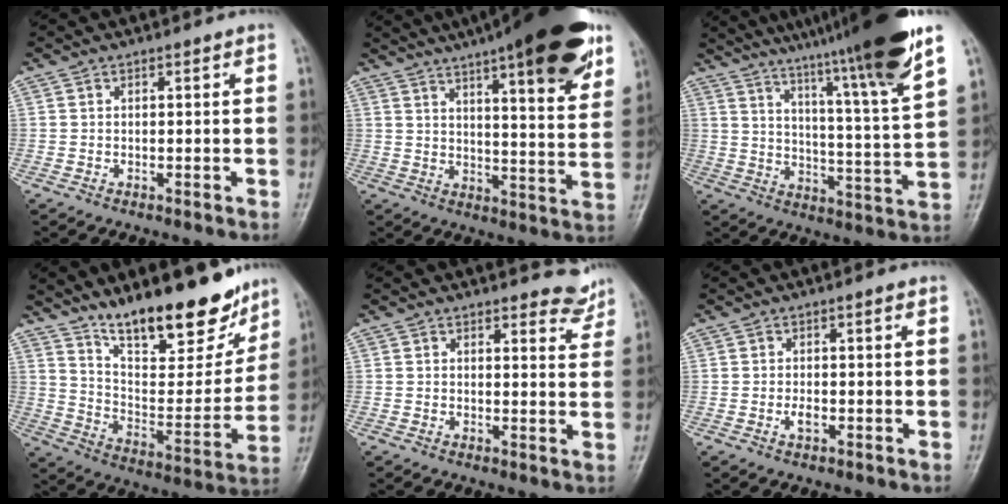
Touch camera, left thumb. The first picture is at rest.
{"total": 24.6, "force": [15.8, 5.4, 18.1], "torque": [-0.238, -0.036, 0.215]}
{"total": 22.0, "force": [16.6, 0.1, 14.5], "torque": [-0.210, -0.082, 0.242]}
{"total": 21.1, "force": [15.5, 7.3, 12.3], "torque": [-0.137, -0.093, 0.252]}
{"total": 4.1, "force": [3.8, 1.5, 0.5], "torque": [0.016, -0.032, 0.033]}
{"total": 1.9, "force": [-0.5, 0.9, 1.6], "torque": [-0.026, 0.002, -0.009]}